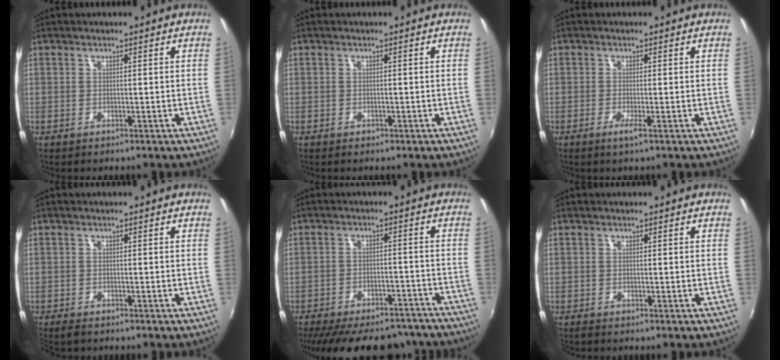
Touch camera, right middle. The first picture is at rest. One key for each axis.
{"total": 0.6, "fx": -0.4, "fy": 0.4, "fz": 0.1, "tx": -0.003, "ty": -0.004, "tz": -0.008}
{"total": 1.7, "fx": -0.9, "fy": -0.3, "fz": 1.4, "tx": -0.032, "ty": -0.007, "tz": -0.020}
{"total": 2.7, "fx": -2.5, "fy": 0.7, "fz": 0.9, "tx": -0.028, "ty": -0.014, "tz": -0.048}
{"total": 22.6, "fx": -19.3, "fy": 8.0, "fz": 8.7, "tx": -0.182, "ty": 0.010, "tz": -0.243}
{"total": 0.7, "fx": -0.7, "fy": 0.1, "fz": 0.1, "tx": -0.002, "ty": -0.005, "tz": -0.015}